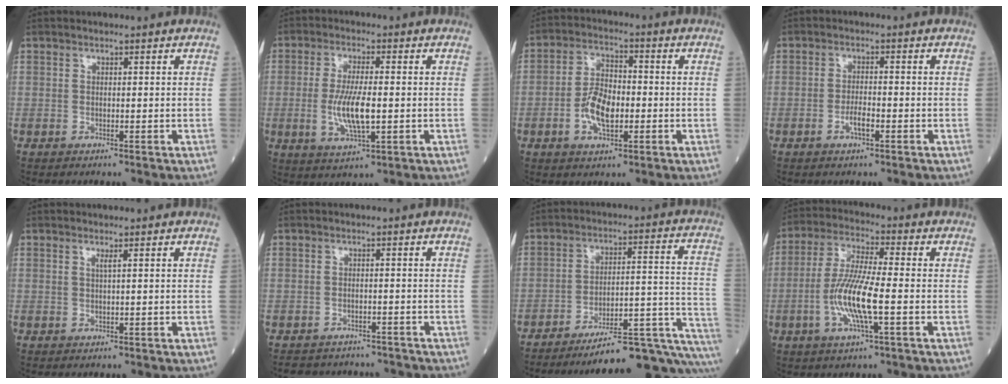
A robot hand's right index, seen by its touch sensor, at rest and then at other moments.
{"total": 7.9, "force": [-1.0, 1.7, 7.6], "torque": [-0.156, -0.008, -0.016]}
{"total": 7.3, "force": [-1.7, 3.4, 6.2], "torque": [-0.128, 0.008, -0.033]}
{"total": 2.5, "force": [-1.2, 0.6, 2.2], "torque": [-0.041, 0.001, -0.022]}
{"total": 0.8, "force": [0.4, -0.2, 0.7], "torque": [-0.019, -0.004, 0.008]}
{"total": 7.4, "force": [-6.7, 2.9, 0.4], "torque": [-0.003, 0.013, -0.081]}
{"total": 21.2, "force": [-18.0, 1.3, 11.1], "torque": [-0.070, 0.035, -0.250]}
{"total": 10.2, "force": [-2.5, 0.8, 9.9], "torque": [-0.202, -0.005, -0.053]}